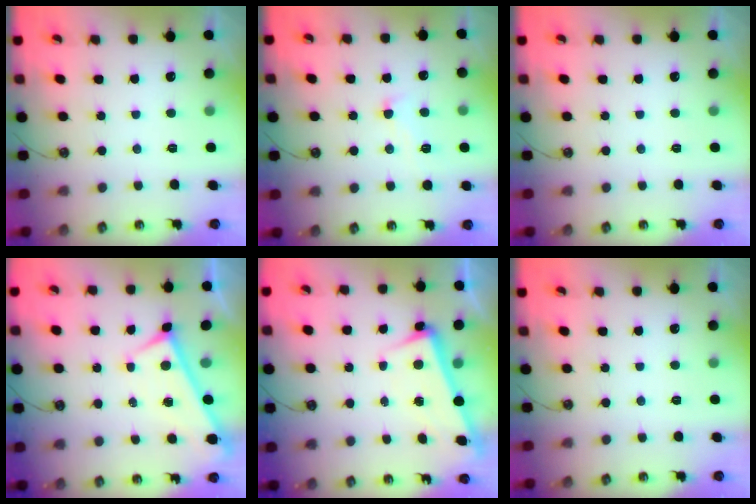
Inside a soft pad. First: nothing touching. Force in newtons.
{"total": 1.1, "press": 0.7, "slide": 0.9}
{"total": 0.0}
{"total": 0.0}
{"total": 2.3, "press": 2.2, "slide": 0.7}
{"total": 0.0}